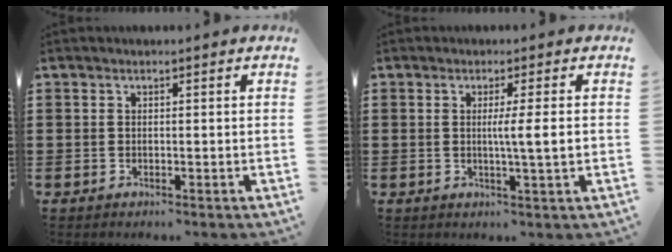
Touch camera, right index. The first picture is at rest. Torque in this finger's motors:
{"motor_torque": [0.99, -0.01, 0.52, 0.10]}